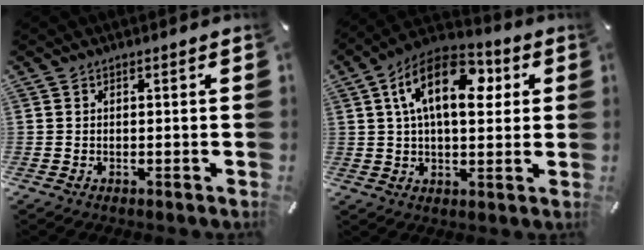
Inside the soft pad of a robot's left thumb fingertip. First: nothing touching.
{"total": 16.3, "force": [4.9, 9.0, 12.6], "torque": [-0.209, 0.001, 0.078]}